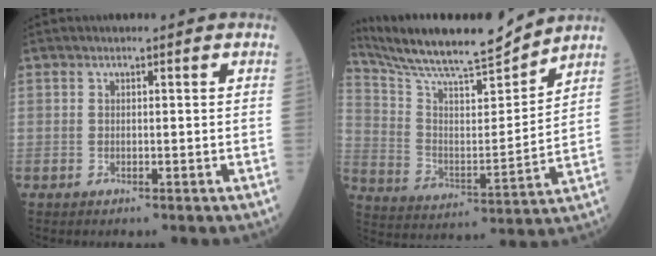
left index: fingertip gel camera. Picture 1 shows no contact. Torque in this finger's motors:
{"motor_torque": [0.87, -1.28, 0.09, 0.08]}